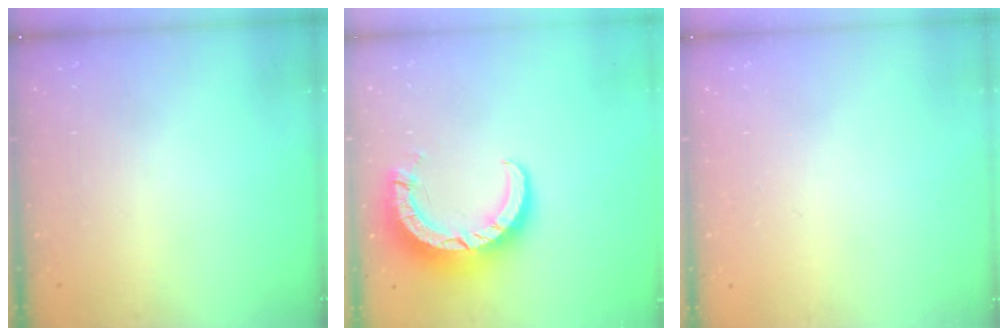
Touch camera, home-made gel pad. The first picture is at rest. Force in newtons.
{"total": 9.9, "press": 9.8, "slide": 1.0}
{"total": 2.6, "press": 2.6, "slide": 0.2}